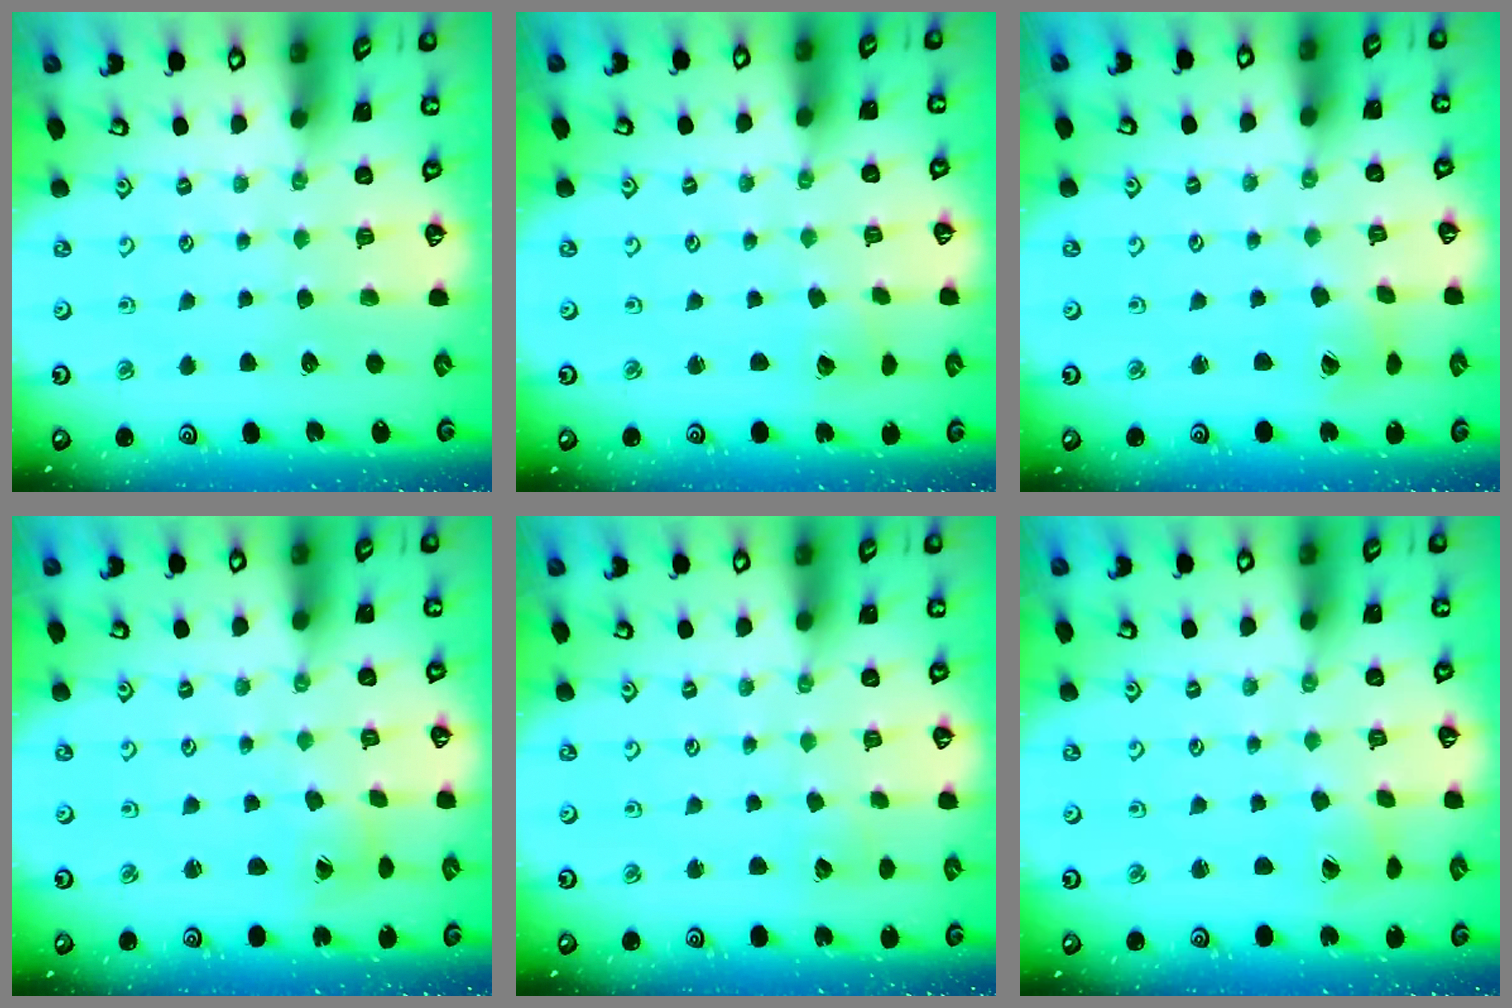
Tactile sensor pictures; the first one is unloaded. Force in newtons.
{"total": 2.3, "press": 2.3, "slide": 0.1}
{"total": 2.4, "press": 2.4, "slide": 0.4}
{"total": 1.0, "press": 1.0, "slide": 0.1}
{"total": 2.3, "press": 2.2, "slide": 0.3}
{"total": 1.6, "press": 1.5, "slide": 0.3}